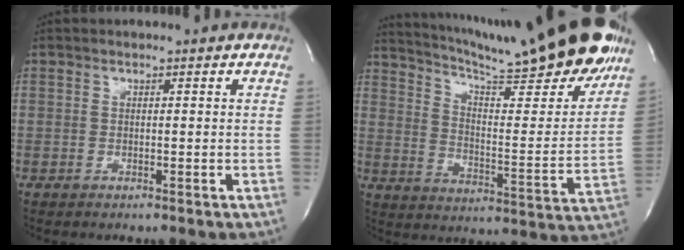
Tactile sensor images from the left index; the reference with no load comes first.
{"total": 27.1, "force": [22.4, 2.4, 15.0], "torque": [-0.246, -0.059, 0.307]}